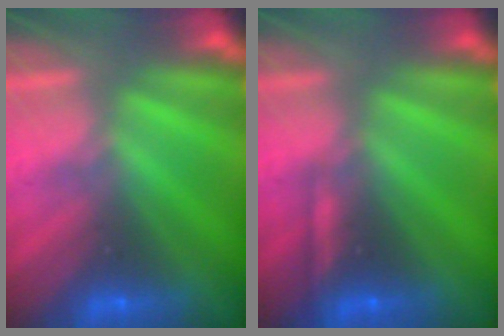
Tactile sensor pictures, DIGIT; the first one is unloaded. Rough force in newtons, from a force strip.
{"total": 2.2}